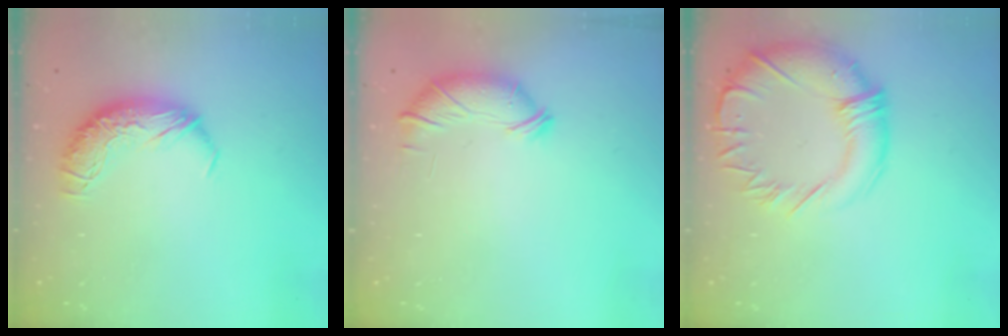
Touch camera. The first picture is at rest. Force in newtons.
{"total": 5.6, "press": 5.5, "slide": 0.7}
{"total": 6.8, "press": 6.0, "slide": 3.2}